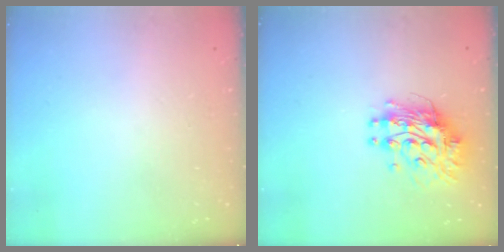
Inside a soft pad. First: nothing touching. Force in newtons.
{"total": 11.5, "press": 11.5, "slide": 1.0}